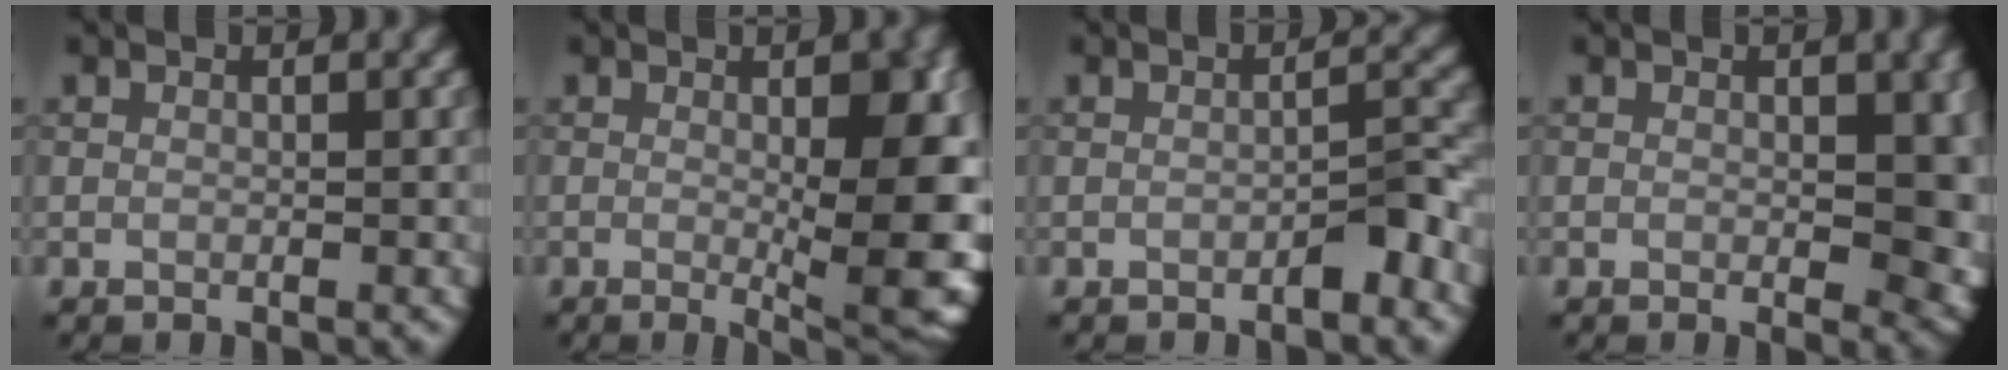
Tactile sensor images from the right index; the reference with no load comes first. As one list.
[{"total": 10.4, "force": [-0.1, 2.7, 10.0], "torque": [-0.119, -0.006, 0.002]}, {"total": 2.1, "force": [-1.3, 0.4, 1.6], "torque": [-0.024, 0.008, -0.022]}, {"total": 4.6, "force": [0.1, 2.1, 4.0], "torque": [-0.041, -0.004, 0.004]}]